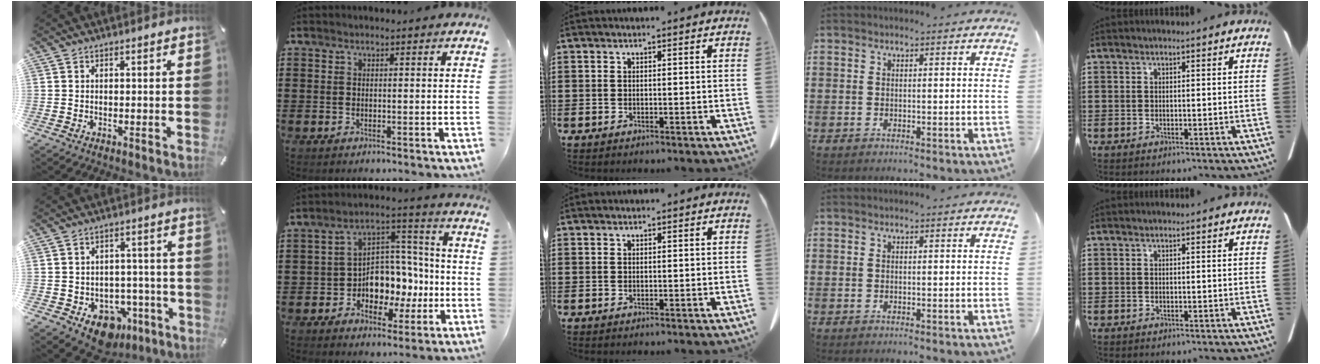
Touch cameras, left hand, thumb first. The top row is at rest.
{"thumb": {"total": 9.3, "force": [-4.8, 7.1, 3.7], "torque": [-0.031, 0.029, -0.071]}, "index": {"total": 8.4, "force": [-1.3, 7.1, 4.2], "torque": [-0.076, 0.008, -0.018]}}